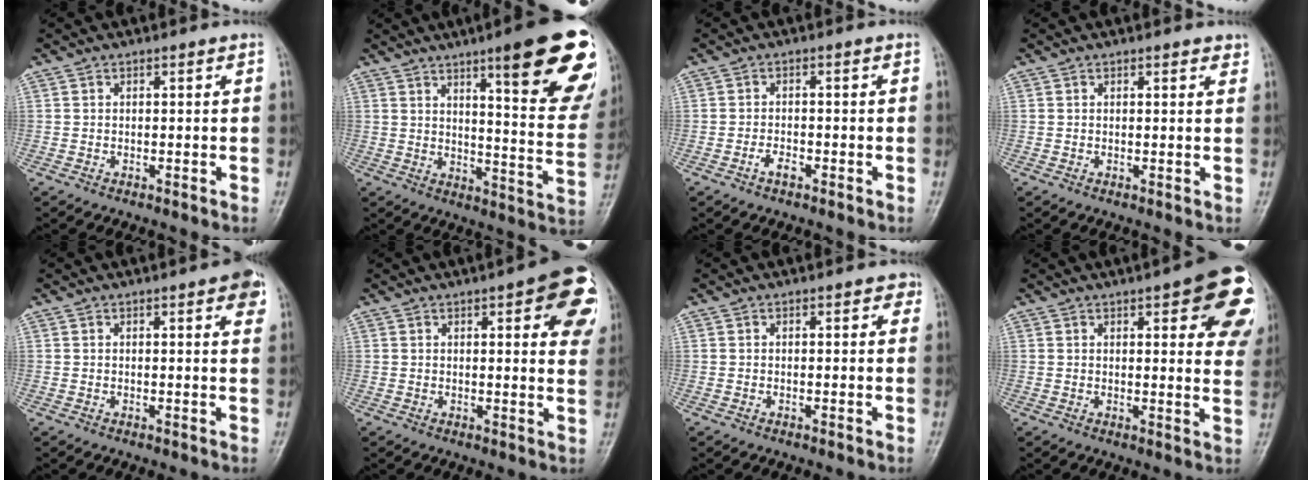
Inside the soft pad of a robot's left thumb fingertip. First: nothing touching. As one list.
[{"total": 23.4, "force": [12.5, 4.8, 19.2], "torque": [-0.220, -0.055, 0.165]}, {"total": 2.2, "force": [-1.4, 1.1, 1.4], "torque": [-0.024, 0.008, -0.029]}, {"total": 1.8, "force": [1.2, 0.8, 1.0], "torque": [-0.003, -0.004, 0.010]}, {"total": 4.6, "force": [2.1, 1.4, 3.8], "torque": [-0.033, -0.003, 0.018]}, {"total": 14.9, "force": [5.9, 4.8, 12.8], "torque": [-0.116, -0.016, 0.059]}, {"total": 2.1, "force": [0.8, 1.2, 1.5], "torque": [0.000, 0.002, 0.003]}, {"total": 18.3, "force": [7.8, 6.1, 15.4], "torque": [-0.159, -0.023, 0.085]}]